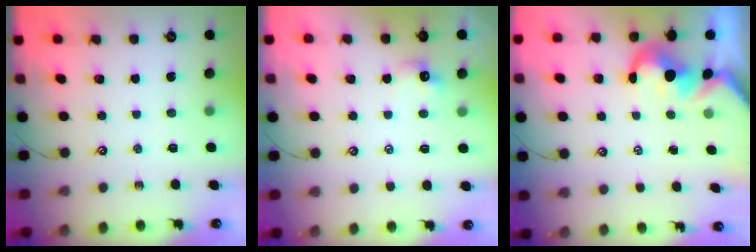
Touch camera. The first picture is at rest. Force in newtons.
{"total": 2.3, "press": 2.2, "slide": 0.4}
{"total": 3.0, "press": 2.8, "slide": 1.0}